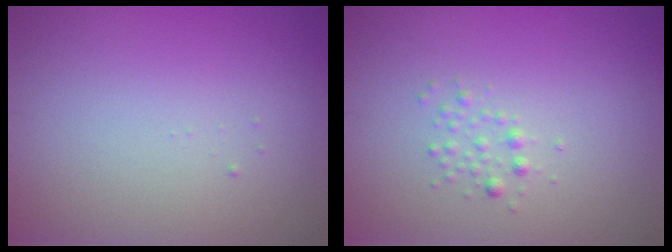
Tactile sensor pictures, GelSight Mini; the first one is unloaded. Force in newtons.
{"total": 1.1, "press": 1.1, "slide": 0.0}